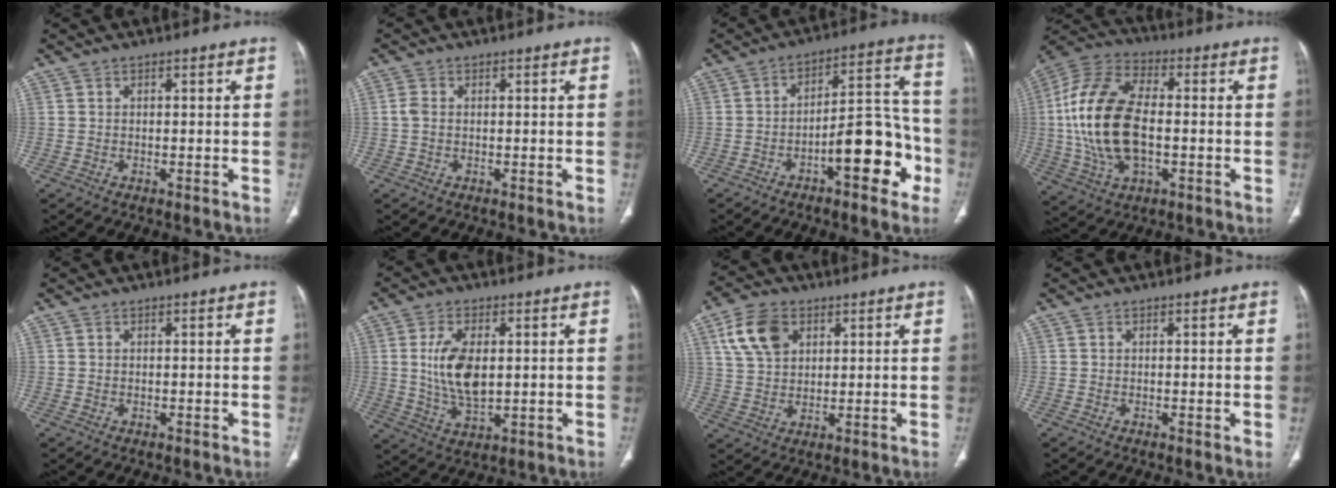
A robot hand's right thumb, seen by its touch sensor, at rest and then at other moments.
{"total": 1.9, "force": [0.1, 1.3, 1.4], "torque": [-0.037, 0.003, -0.001]}
{"total": 15.4, "force": [-6.2, 6.0, 12.8], "torque": [-0.155, 0.059, -0.091]}
{"total": 20.3, "force": [-0.7, 11.2, 17.0], "torque": [-0.353, 0.015, -0.013]}
{"total": 0.0}
{"total": 10.4, "force": [1.2, 5.5, 8.7], "torque": [-0.166, -0.011, 0.032]}
{"total": 9.8, "force": [4.1, 6.6, 5.9], "torque": [-0.099, -0.005, 0.080]}
{"total": 0.9, "force": [0.0, 0.2, 0.8], "torque": [-0.017, -0.004, 0.000]}